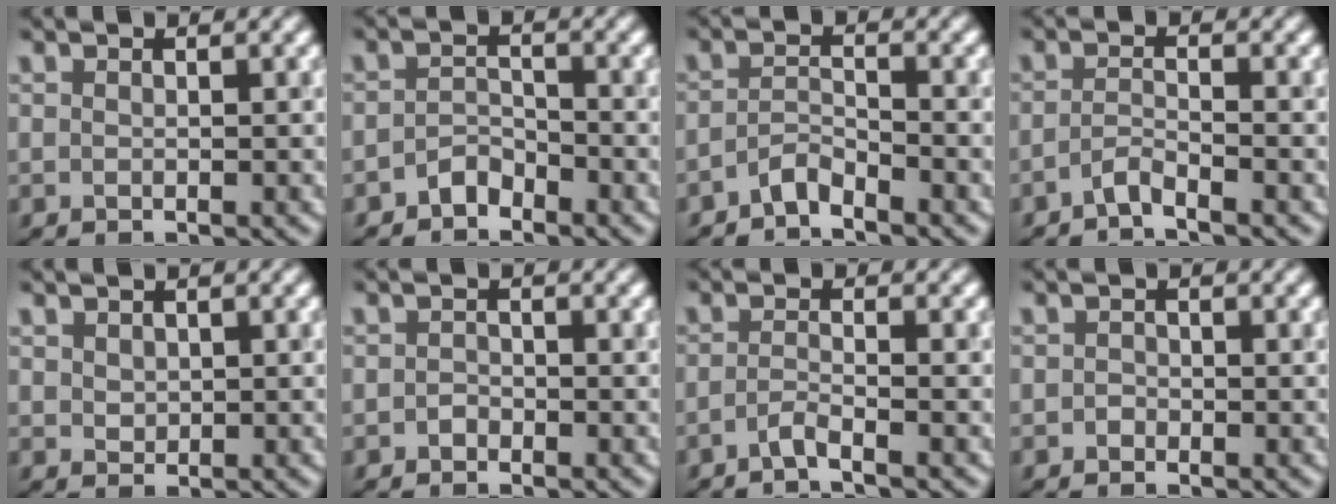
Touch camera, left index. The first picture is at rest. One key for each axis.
{"total": 1.6, "fx": -1.4, "fy": 0.6, "fz": 0.4, "tx": -0.005, "ty": 0.013, "tz": -0.029}
{"total": 1.9, "fx": -1.8, "fy": 0.2, "fz": 0.5, "tx": -0.012, "ty": 0.011, "tz": -0.040}
{"total": 1.5, "fx": -1.4, "fy": 0.0, "fz": 0.7, "tx": -0.014, "ty": 0.004, "tz": -0.034}
{"total": 1.1, "fx": 0.4, "fy": 0.9, "fz": 0.3, "tx": -0.003, "ty": 0.002, "tz": 0.011}
{"total": 0.6, "fx": -0.4, "fy": 0.4, "fz": 0.1, "tx": -0.002, "ty": 0.004, "tz": -0.008}
{"total": 1.4, "fx": -1.1, "fy": 0.1, "fz": 0.9, "tx": -0.015, "ty": 0.005, "tz": -0.029}
{"total": 0.5, "fx": -0.3, "fy": 0.4, "fz": 0.0, "tx": 0.001, "ty": 0.004, "tz": -0.006}